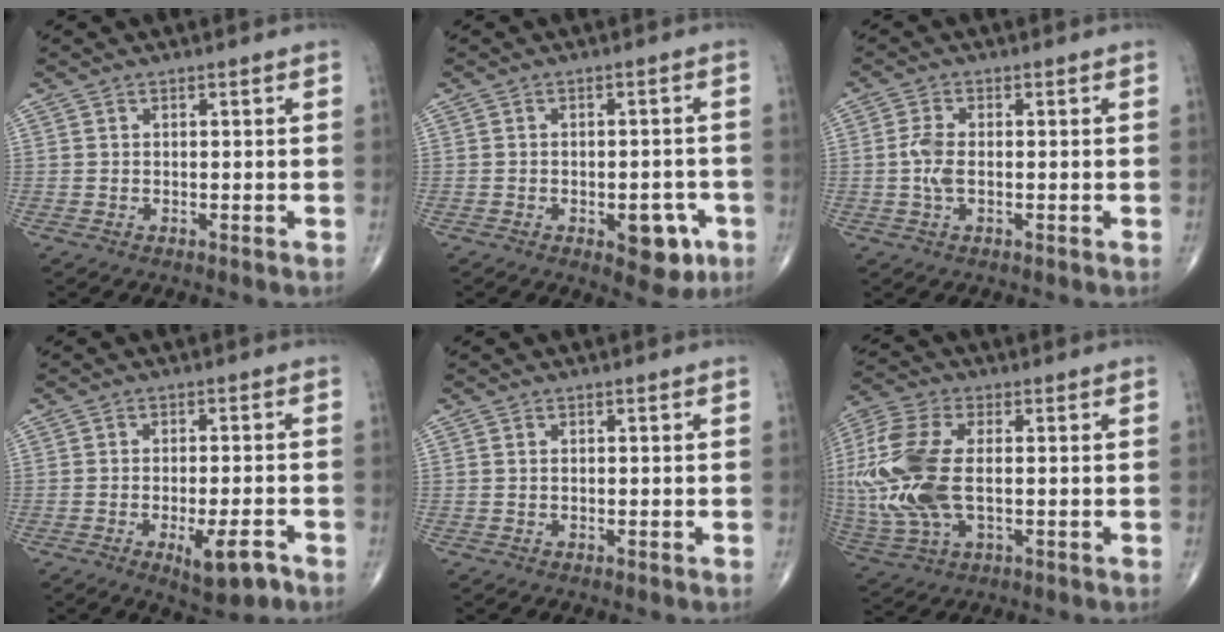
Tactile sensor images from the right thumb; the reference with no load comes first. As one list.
[{"total": 7.0, "force": [-2.9, 3.6, 5.4], "torque": [-0.043, 0.014, -0.029]}, {"total": 3.5, "force": [-0.4, 1.6, 3.1], "torque": [-0.080, 0.004, -0.009]}, {"total": 6.6, "force": [-3.7, 2.0, 5.1], "torque": [-0.075, 0.016, -0.051]}, {"total": 0.0}, {"total": 19.4, "force": [0.2, 10.4, 16.3], "torque": [-0.409, -0.006, 0.008]}]